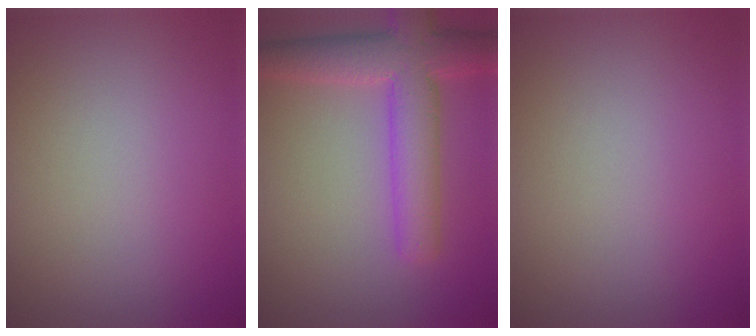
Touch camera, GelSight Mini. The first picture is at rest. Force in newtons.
{"total": 6.9, "press": 6.9, "slide": 0.2}
{"total": 0.0}